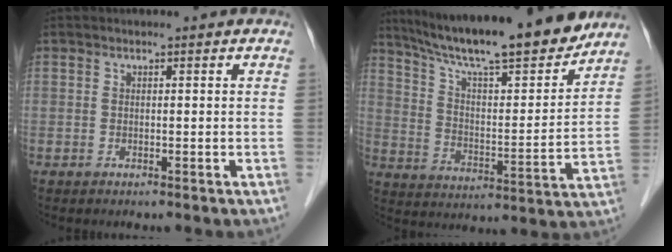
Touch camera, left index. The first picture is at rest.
{"total": 20.7, "force": [17.8, 1.7, 10.3], "torque": [-0.172, -0.008, 0.276]}